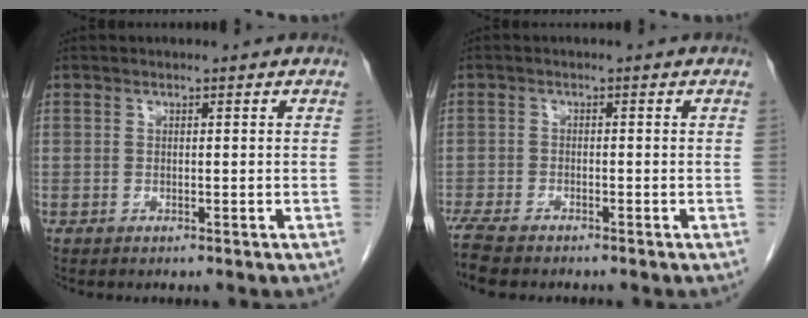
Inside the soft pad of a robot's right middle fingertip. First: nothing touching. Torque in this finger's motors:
{"motor_torque": [0.46, -0.33, 0.23, 0.09]}